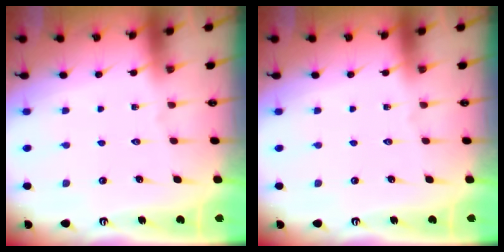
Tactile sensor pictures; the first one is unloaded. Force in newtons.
{"total": 0.0}